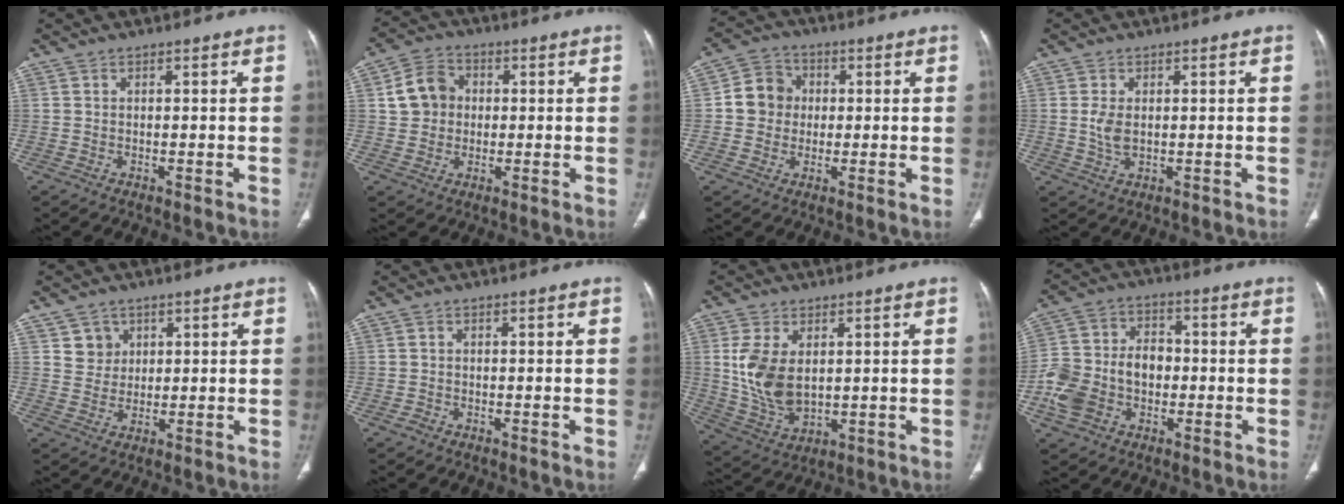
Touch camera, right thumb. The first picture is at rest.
{"total": 7.5, "force": [0.7, 6.5, 3.6], "torque": [-0.047, 0.012, 0.005]}
{"total": 7.5, "force": [0.3, 6.9, 2.9], "torque": [-0.023, 0.013, -0.007]}
{"total": 3.4, "force": [0.3, 2.0, 2.7], "torque": [-0.059, -0.006, 0.009]}
{"total": 4.0, "force": [1.8, 3.5, 0.5], "torque": [0.012, -0.011, 0.034]}
{"total": 1.2, "force": [-0.7, 0.9, 0.3], "torque": [-0.005, 0.002, -0.015]}
{"total": 10.8, "force": [1.7, 6.6, 8.3], "torque": [-0.158, -0.013, 0.047]}
{"total": 13.5, "force": [-2.7, 10.0, 8.6], "torque": [-0.151, 0.037, -0.052]}